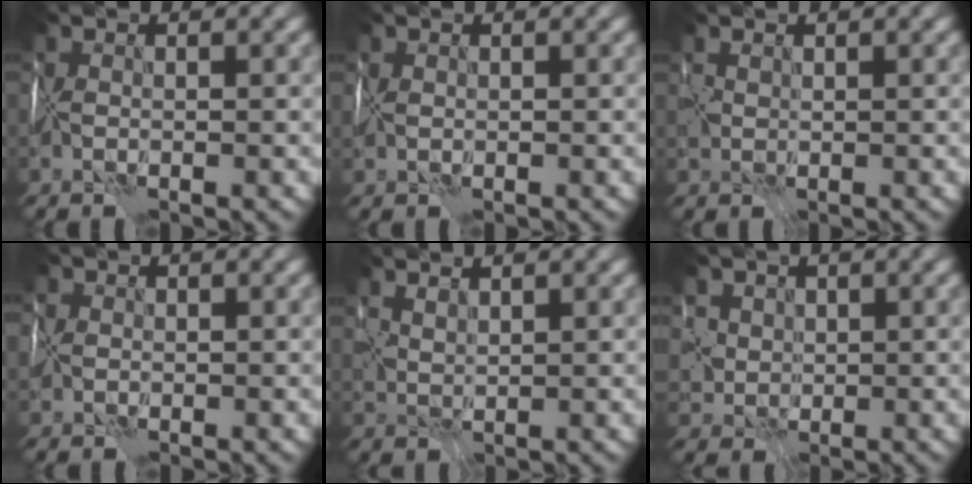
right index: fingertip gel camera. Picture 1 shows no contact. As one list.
[{"total": 0.9, "force": [0.3, 0.8, 0.3], "torque": [-0.008, -0.001, 0.009]}, {"total": 1.1, "force": [0.6, 0.9, 0.3], "torque": [-0.006, 0.000, 0.016]}, {"total": 0.9, "force": [0.2, 0.9, 0.0], "torque": [-0.002, 0.001, 0.004]}, {"total": 2.0, "force": [1.9, 0.5, 0.4], "torque": [-0.011, 0.002, 0.046]}, {"total": 2.7, "force": [1.1, 2.5, 0.4], "torque": [-0.002, 0.010, 0.024]}]